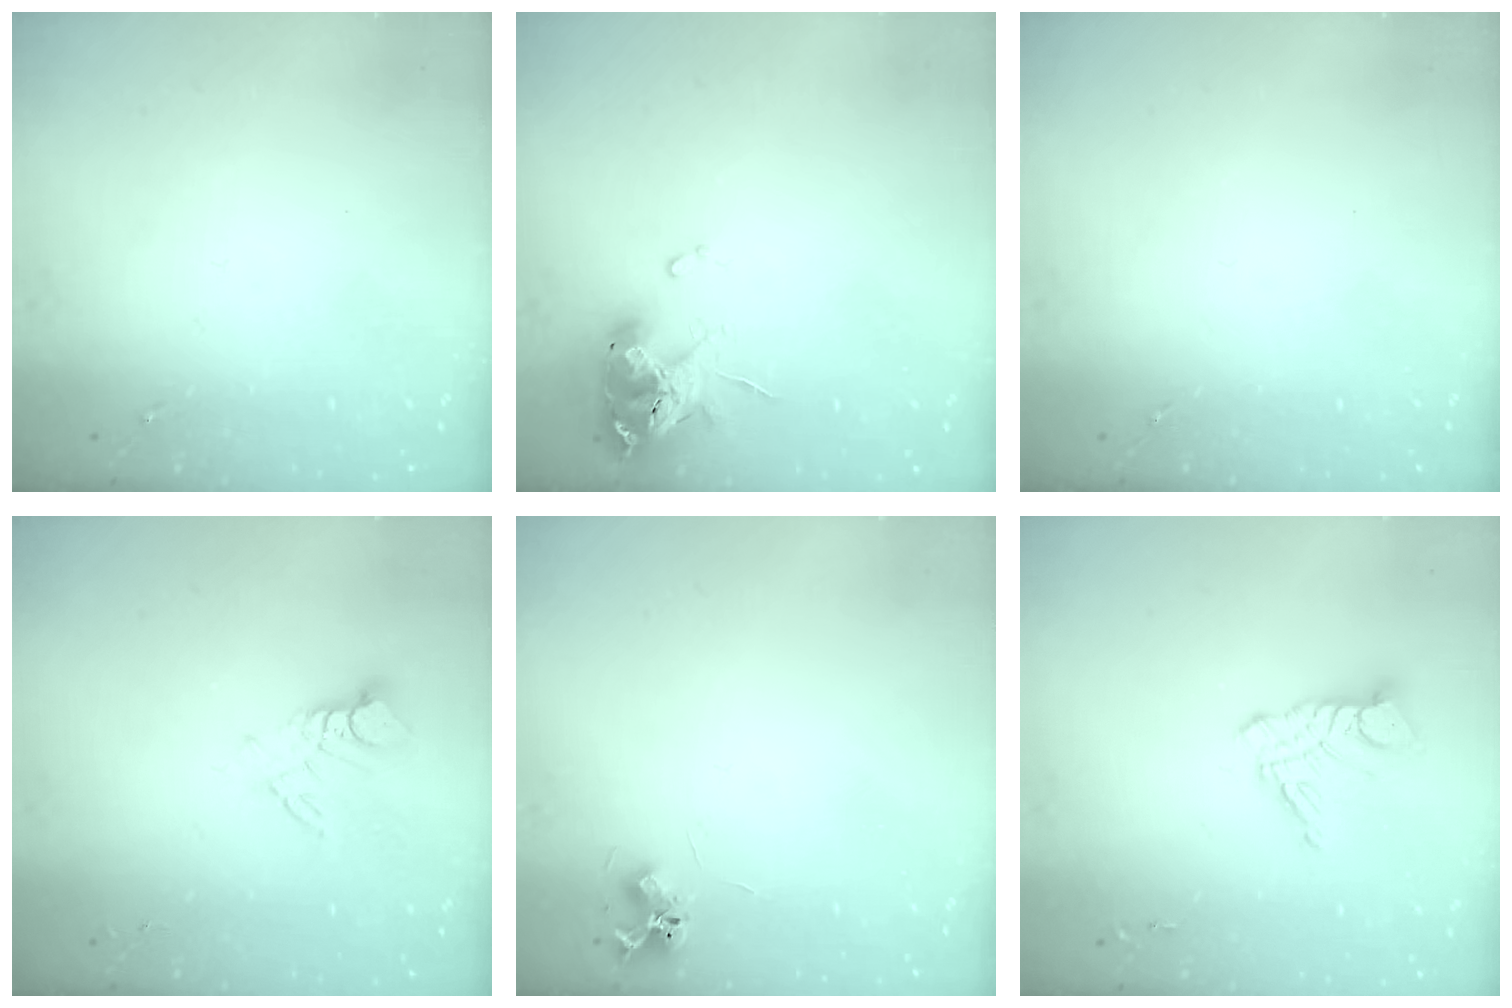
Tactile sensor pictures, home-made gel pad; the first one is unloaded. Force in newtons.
{"total": 10.3, "press": 10.3, "slide": 1.3}
{"total": 0.0}
{"total": 6.8, "press": 6.8, "slide": 0.5}
{"total": 6.5, "press": 6.5, "slide": 0.8}
{"total": 11.0, "press": 10.9, "slide": 1.0}